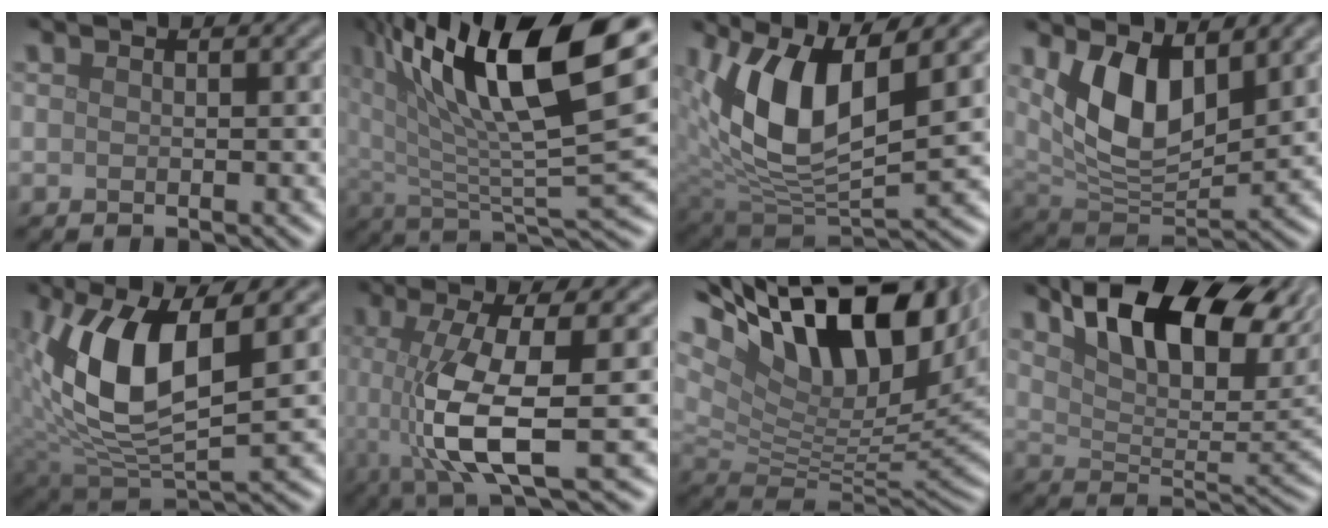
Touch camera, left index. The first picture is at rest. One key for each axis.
{"total": 16.5, "fx": 7.7, "fy": 5.3, "fz": 13.6, "tx": -0.237, "ty": 0.017, "tz": 0.132}
{"total": 10.0, "fx": 3.2, "fy": 4.2, "fz": 8.5, "tx": -0.174, "ty": -0.007, "tz": 0.058}
{"total": 7.6, "fx": 2.9, "fy": 3.7, "fz": 5.9, "tx": -0.117, "ty": -0.017, "tz": 0.059}
{"total": 10.0, "fx": 2.2, "fy": 4.3, "fz": 8.7, "tx": -0.185, "ty": -0.002, "tz": 0.040}
{"total": 8.4, "fx": -0.7, "fy": 2.2, "fz": 8.1, "tx": -0.145, "ty": -0.006, "tz": -0.012}
{"total": 16.3, "fx": 8.6, "fy": 7.1, "fz": 11.8, "tx": -0.220, "ty": 0.033, "tz": 0.157}
{"total": 11.1, "fx": 5.6, "fy": 5.3, "fz": 8.0, "tx": -0.125, "ty": 0.009, "tz": 0.099}